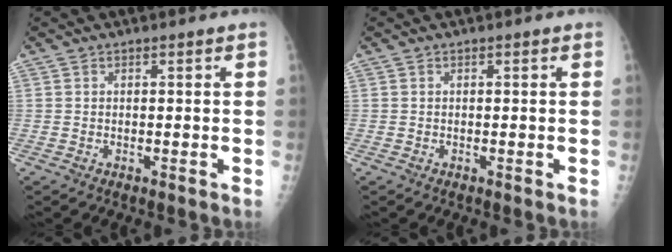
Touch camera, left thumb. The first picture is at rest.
{"total": 0.0}